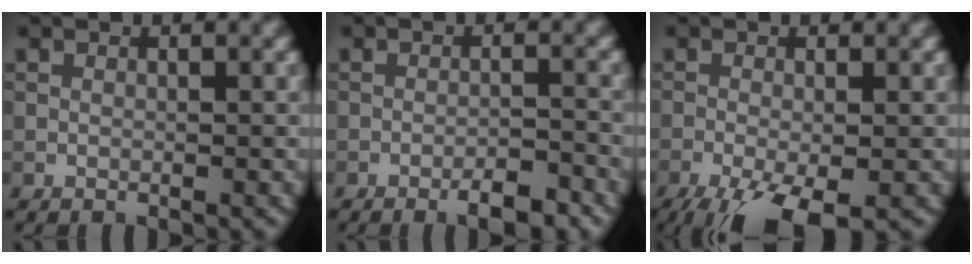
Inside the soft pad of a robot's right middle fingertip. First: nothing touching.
{"total": 3.3, "force": [-2.2, 0.7, 2.3], "torque": [-0.037, 0.003, -0.036]}
{"total": 7.3, "force": [-4.2, 2.1, 5.5], "torque": [-0.106, -0.021, -0.073]}